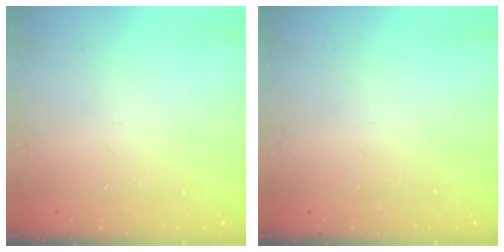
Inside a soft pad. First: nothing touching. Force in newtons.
{"total": 0.0}